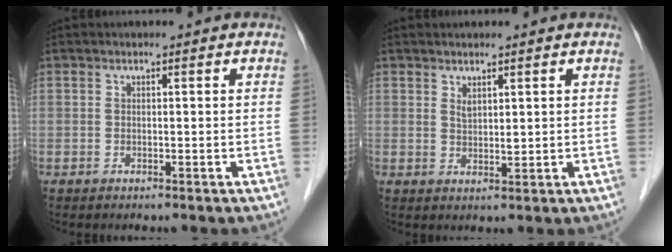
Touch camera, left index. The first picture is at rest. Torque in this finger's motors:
{"motor_torque": [0.30, 0.03, 0.02, 0.00]}